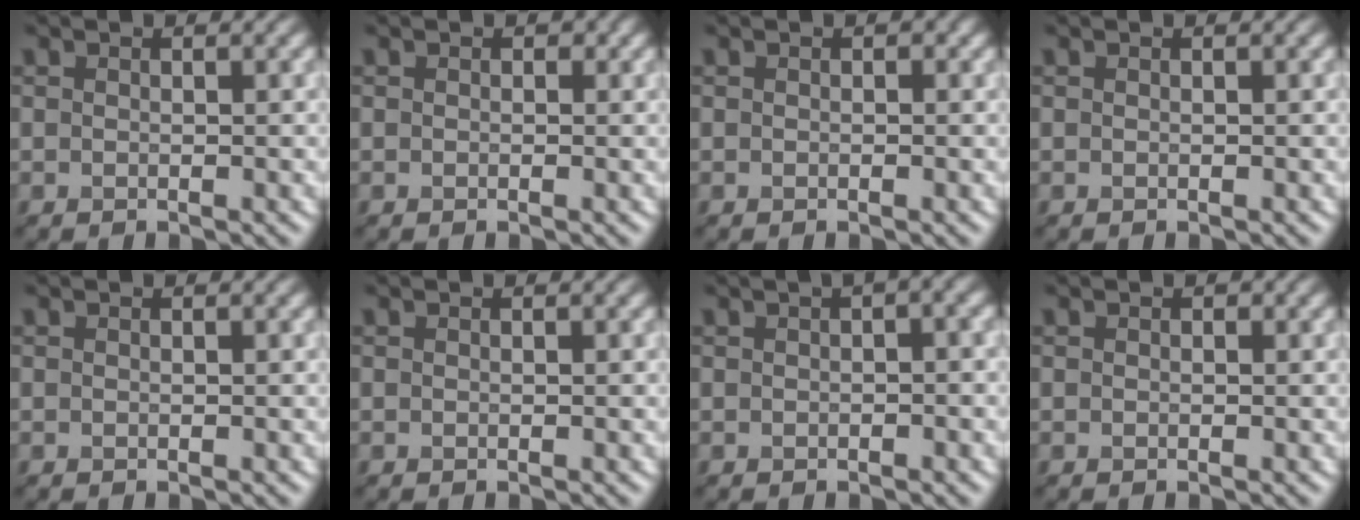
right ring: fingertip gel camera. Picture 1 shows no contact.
{"total": 1.0, "force": [0.3, 0.8, 0.5], "torque": [0.000, 0.003, -0.006]}
{"total": 1.0, "force": [0.3, 0.8, 0.6], "torque": [0.004, 0.005, -0.007]}
{"total": 0.0}
{"total": 0.0}
{"total": 0.0}
{"total": 3.9, "force": [1.1, 1.6, 3.3], "torque": [-0.026, 0.018, 0.000]}
{"total": 0.7, "force": [0.2, 0.5, 0.4], "torque": [-0.001, 0.000, -0.006]}